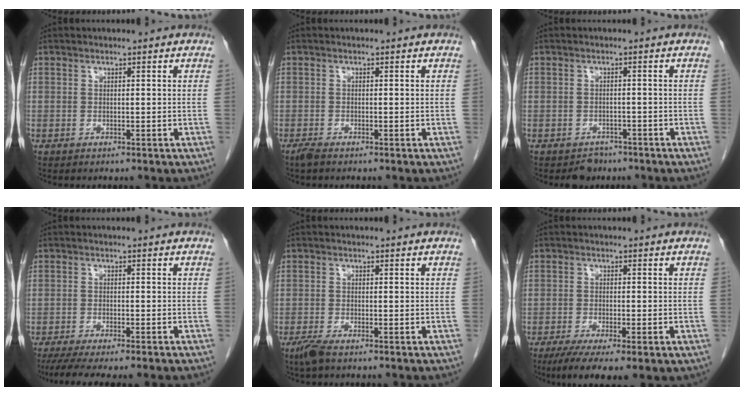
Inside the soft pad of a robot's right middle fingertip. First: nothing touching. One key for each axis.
{"total": 1.2, "fx": -1.0, "fy": 0.2, "fz": 0.7, "tx": -0.023, "ty": -0.004, "tz": -0.020}
{"total": 2.7, "fx": -2.1, "fy": 1.7, "fz": 0.2, "tx": -0.008, "ty": 0.005, "tz": -0.029}
{"total": 8.4, "fx": -6.8, "fy": 0.4, "fz": 4.9, "tx": -0.066, "ty": -0.014, "tz": -0.102}
{"total": 2.4, "fx": -1.8, "fy": 0.4, "fz": 1.6, "tx": -0.041, "ty": -0.008, "tz": -0.035}
{"total": 9.6, "fx": -5.9, "fy": 2.5, "fz": 7.2, "tx": -0.113, "ty": -0.021, "tz": -0.092}